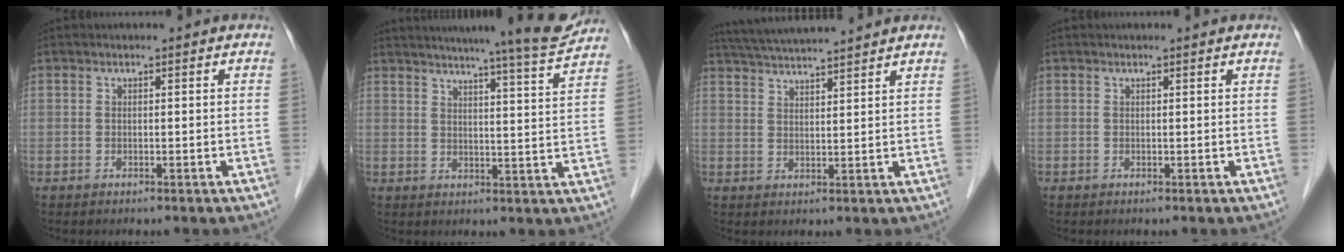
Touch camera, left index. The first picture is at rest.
{"total": 15.4, "force": [14.0, -0.7, 6.4], "torque": [-0.097, -0.036, 0.173]}
{"total": 10.6, "force": [9.8, -0.6, 4.1], "torque": [-0.080, 0.030, 0.151]}
{"total": 1.0, "force": [0.9, 0.0, 0.3], "torque": [-0.010, 0.005, 0.012]}